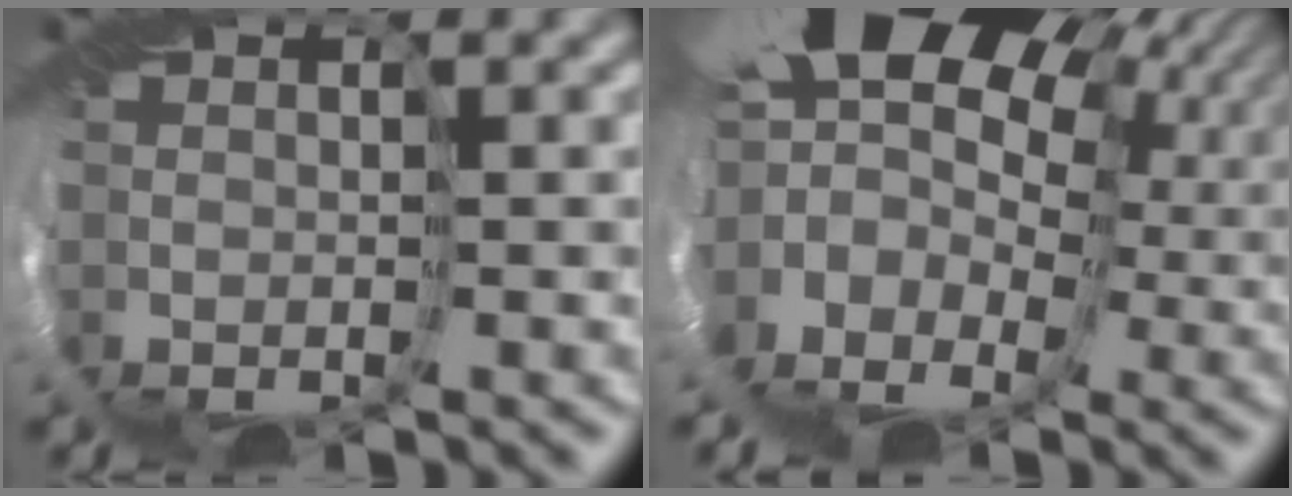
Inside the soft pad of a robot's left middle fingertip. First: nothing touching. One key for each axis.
{"total": 15.6, "fx": 5.8, "fy": 10.5, "fz": 9.9, "tx": -0.198, "ty": 0.016, "tz": 0.085}